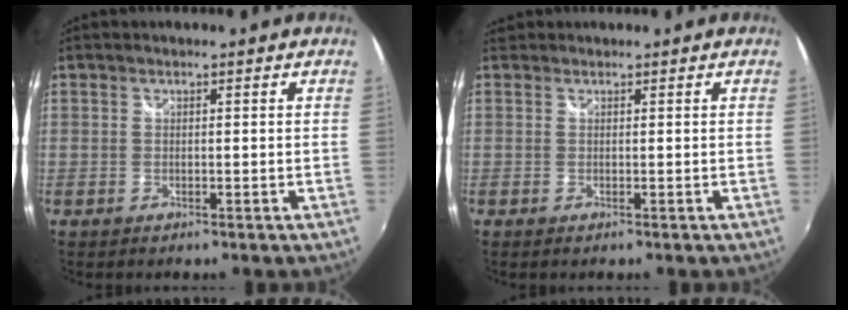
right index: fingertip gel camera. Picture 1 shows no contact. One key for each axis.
{"total": 0.8, "fx": 0.3, "fy": 0.8, "fz": 0.2, "tx": -0.004, "ty": 0.000, "tz": -0.001}